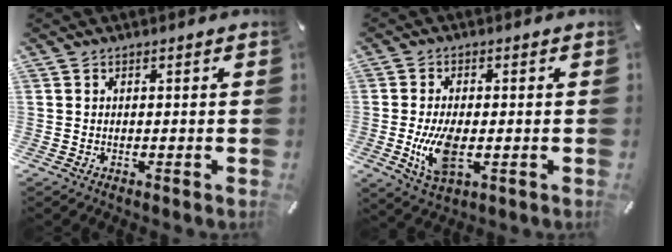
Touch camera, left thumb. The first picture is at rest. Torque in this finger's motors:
{"motor_torque": [0.18, 0.19, 0.44, 0.43, 0.08]}